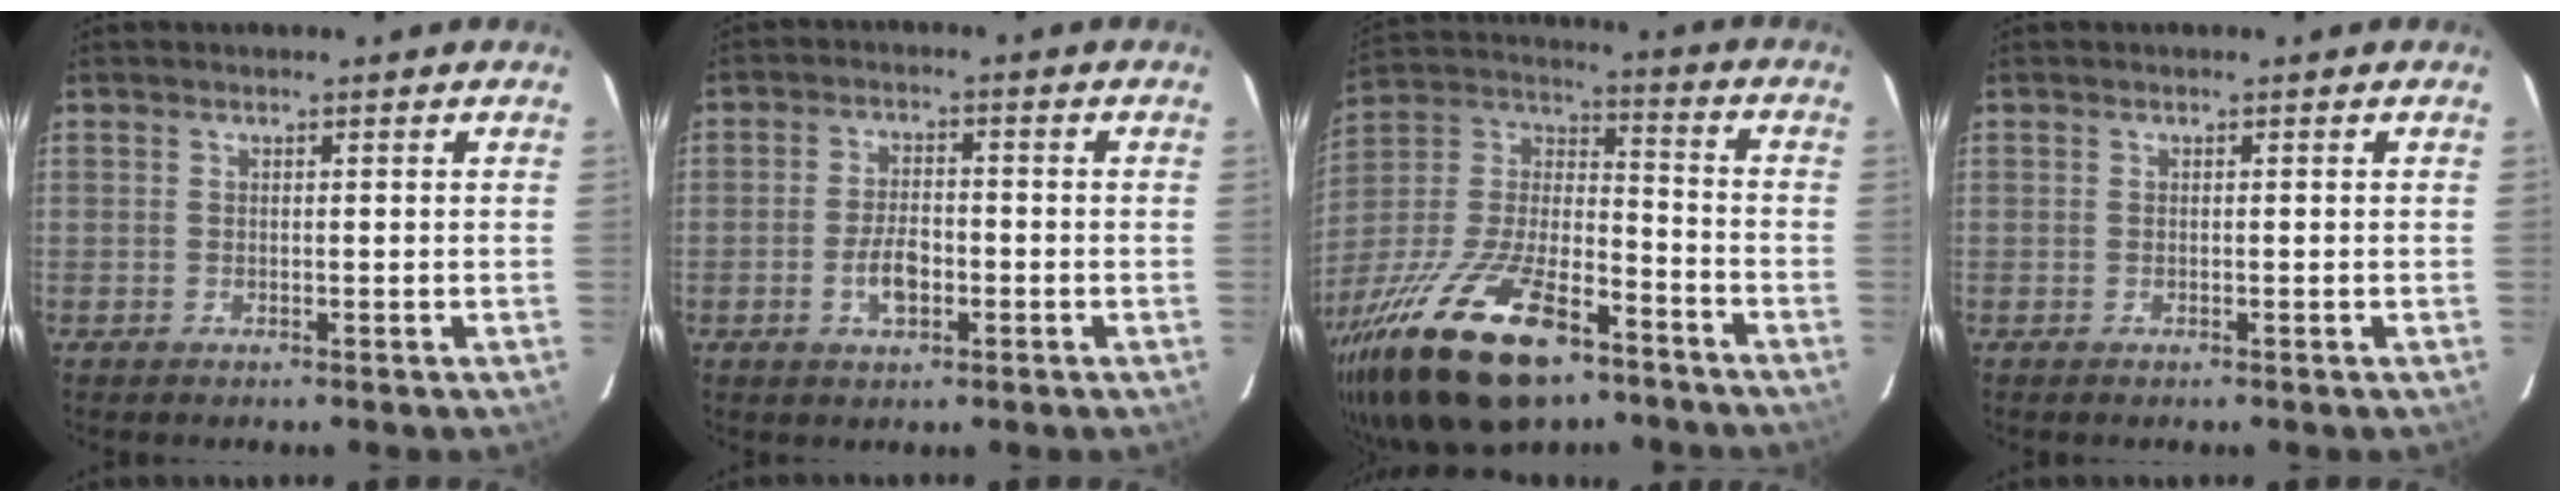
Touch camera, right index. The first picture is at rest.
{"total": 5.3, "force": [-1.9, 2.7, 4.1], "torque": [-0.084, 0.004, -0.032]}
{"total": 28.4, "force": [-17.6, 11.9, 18.8], "torque": [-0.384, -0.023, -0.295]}
{"total": 0.0}